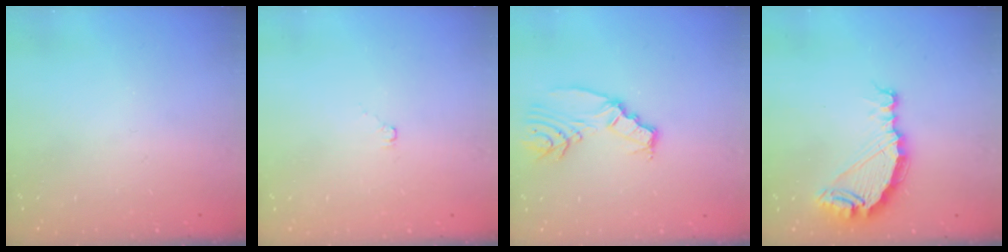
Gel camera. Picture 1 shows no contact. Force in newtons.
{"total": 2.4, "press": 2.4, "slide": 0.4}
{"total": 7.2, "press": 7.2, "slide": 0.5}
{"total": 15.1, "press": 15.1, "slide": 0.2}